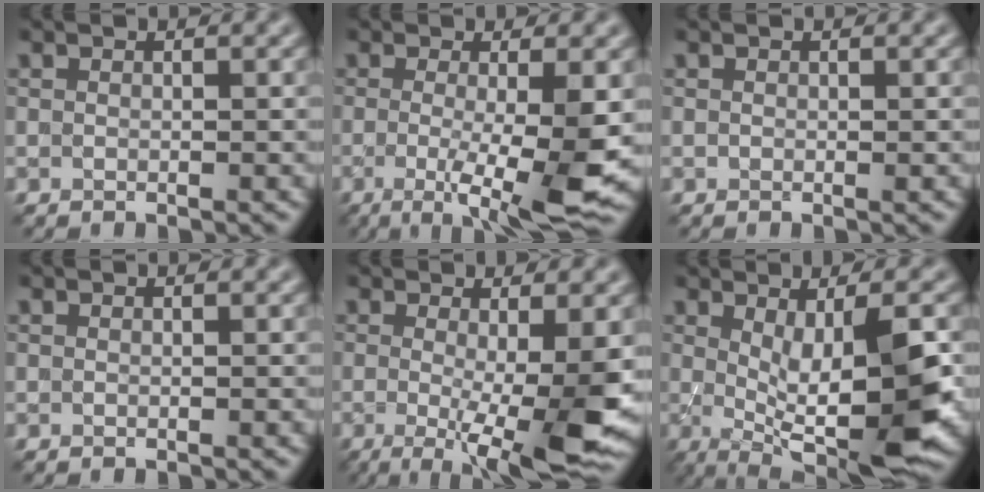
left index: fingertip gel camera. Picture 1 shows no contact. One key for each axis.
{"total": 7.2, "fx": -1.2, "fy": 1.3, "fz": 6.9, "tx": -0.104, "ty": -0.017, "tz": -0.014}
{"total": 0.0}
{"total": 0.0}
{"total": 8.8, "fx": -1.2, "fy": 1.8, "fz": 8.6, "tx": -0.116, "ty": -0.021, "tz": -0.013}
{"total": 8.4, "fx": -0.4, "fy": 2.2, "fz": 8.1, "tx": -0.118, "ty": -0.008, "tz": -0.001}